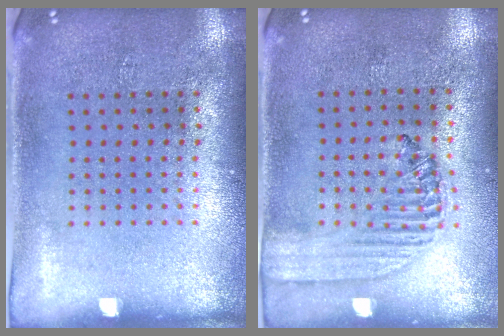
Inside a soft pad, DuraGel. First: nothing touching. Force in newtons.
{"total": 1.4, "press": 1.3, "slide": 0.5}